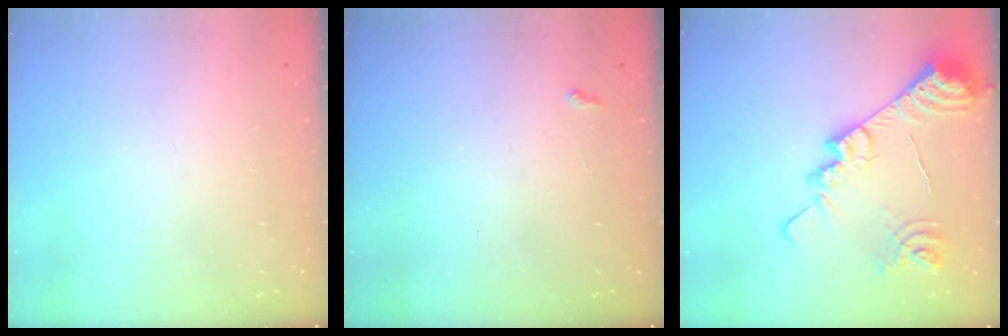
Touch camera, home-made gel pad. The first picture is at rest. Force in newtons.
{"total": 2.8, "press": 2.8, "slide": 0.4}
{"total": 19.9, "press": 19.8, "slide": 1.7}